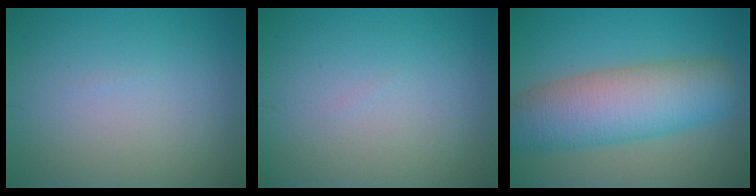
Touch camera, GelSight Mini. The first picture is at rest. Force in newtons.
{"total": 0.0}
{"total": 9.0, "press": 9.0, "slide": 0.6}